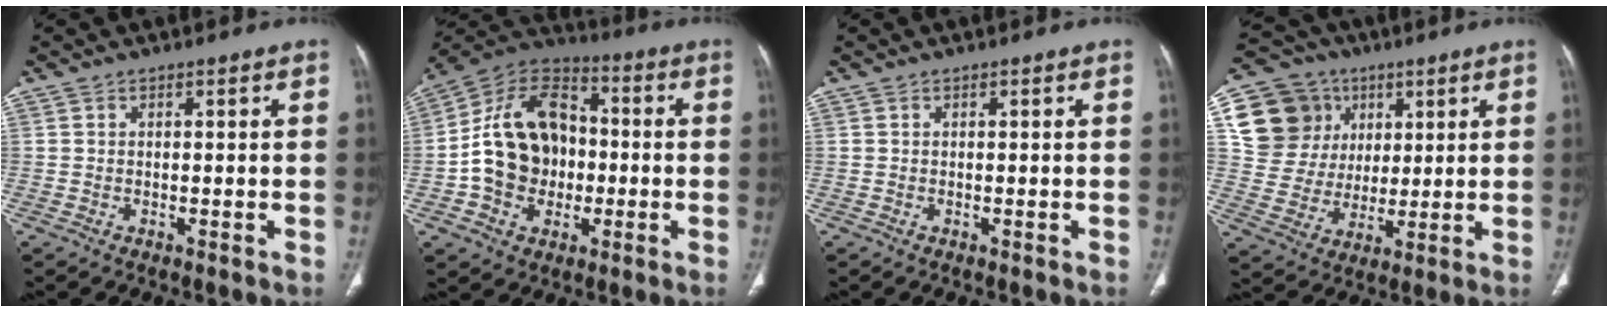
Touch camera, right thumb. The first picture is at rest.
{"total": 17.8, "force": [-1.7, 13.8, 11.2], "torque": [-0.159, 0.034, -0.035]}
{"total": 0.0}
{"total": 16.2, "force": [5.6, 14.2, 5.2], "torque": [-0.066, 0.011, 0.112]}